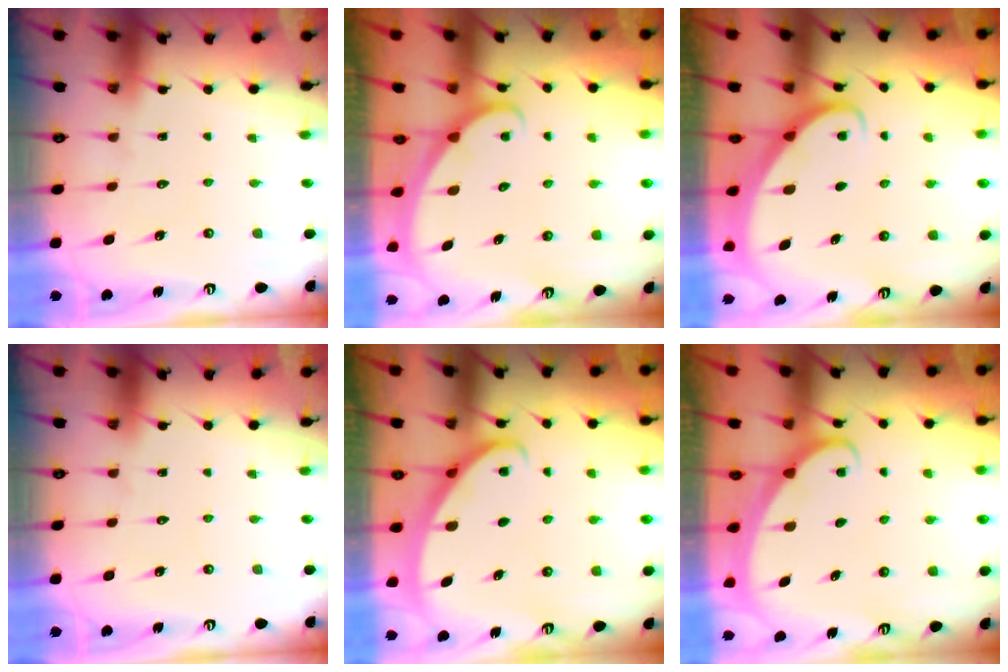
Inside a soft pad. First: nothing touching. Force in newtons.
{"total": 1.8, "press": 1.8, "slide": 0.1}
{"total": 2.3, "press": 2.3, "slide": 0.2}
{"total": 0.0}
{"total": 2.7, "press": 2.7, "slide": 0.1}
{"total": 1.9, "press": 1.9, "slide": 0.1}